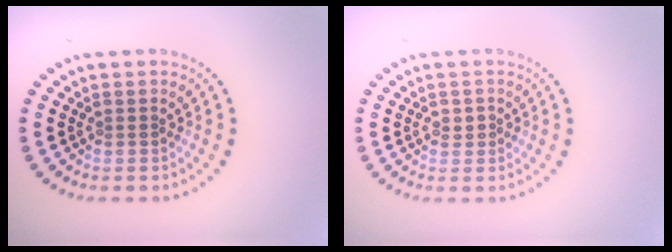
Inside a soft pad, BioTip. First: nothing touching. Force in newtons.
{"total": 1.1, "press": 1.0, "slide": 0.3}